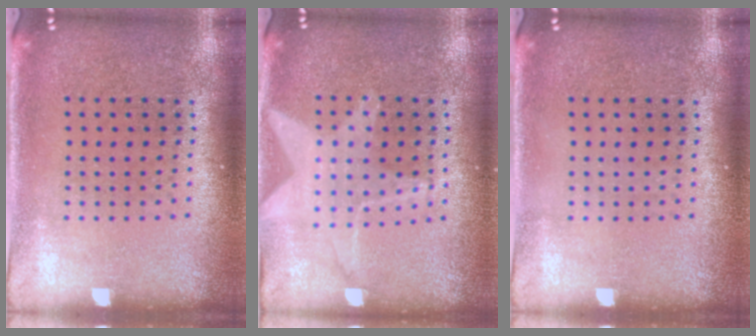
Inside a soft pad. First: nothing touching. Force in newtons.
{"total": 1.1, "press": 1.1, "slide": 0.1}
{"total": 0.0}